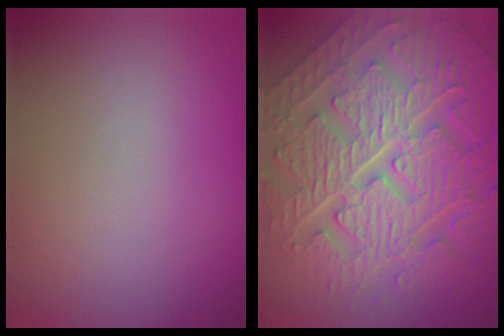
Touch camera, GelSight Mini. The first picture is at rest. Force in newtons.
{"total": 11.5, "press": 7.8, "slide": 8.5}